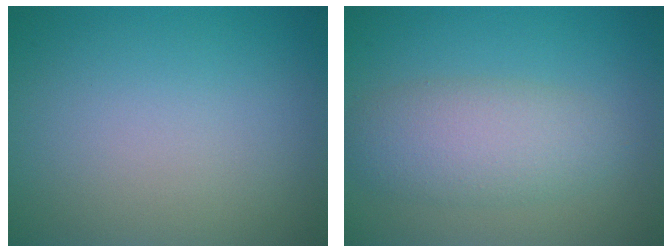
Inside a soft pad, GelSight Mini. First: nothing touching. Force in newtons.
{"total": 4.5, "press": 4.5, "slide": 0.4}